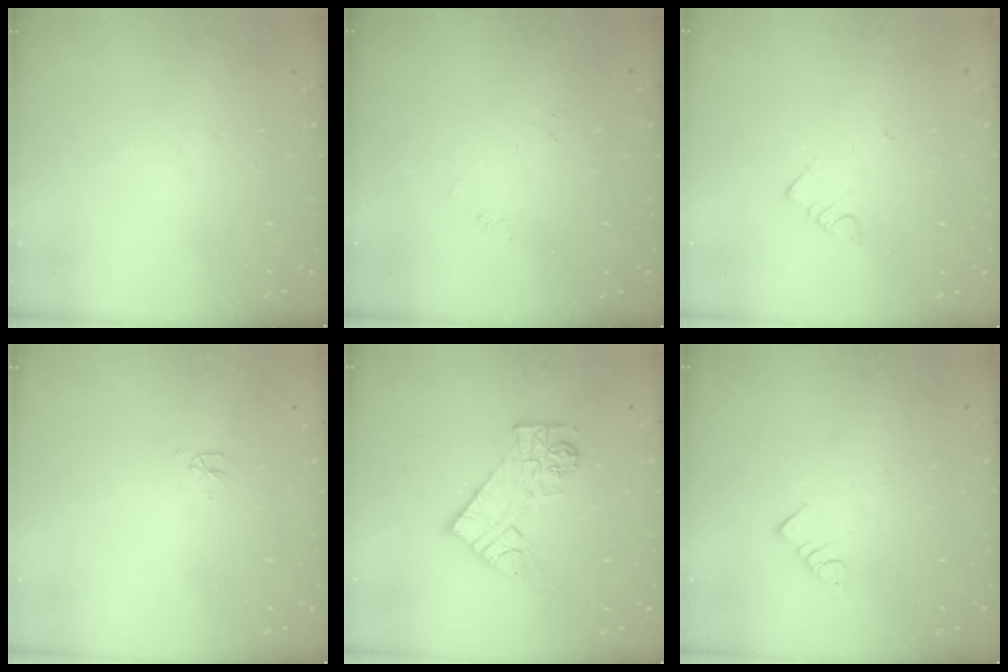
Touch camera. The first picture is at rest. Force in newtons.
{"total": 0.0}
{"total": 2.7, "press": 2.6, "slide": 0.5}
{"total": 2.8, "press": 2.7, "slide": 0.4}
{"total": 11.2, "press": 11.2, "slide": 0.8}
{"total": 3.0, "press": 3.0, "slide": 0.1}